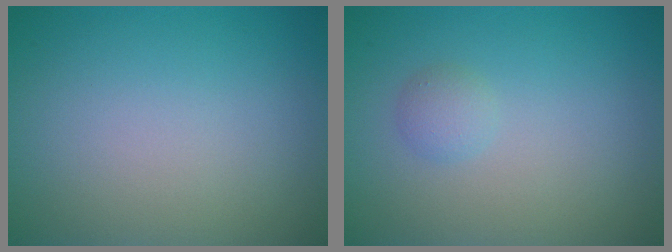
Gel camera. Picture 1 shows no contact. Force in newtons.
{"total": 1.1, "press": 1.1, "slide": 0.0}